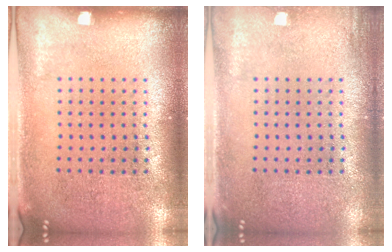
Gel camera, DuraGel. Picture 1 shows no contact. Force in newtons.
{"total": 1.2, "press": 1.2, "slide": 0.3}